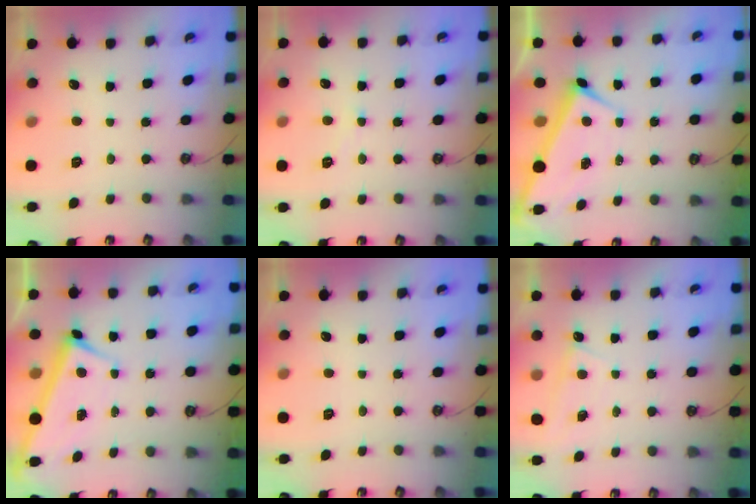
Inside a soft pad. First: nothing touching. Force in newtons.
{"total": 1.1, "press": 1.0, "slide": 0.4}
{"total": 1.2, "press": 1.1, "slide": 0.4}
{"total": 2.9, "press": 2.9, "slide": 0.1}
{"total": 0.0}
{"total": 1.8, "press": 1.8, "slide": 0.3}